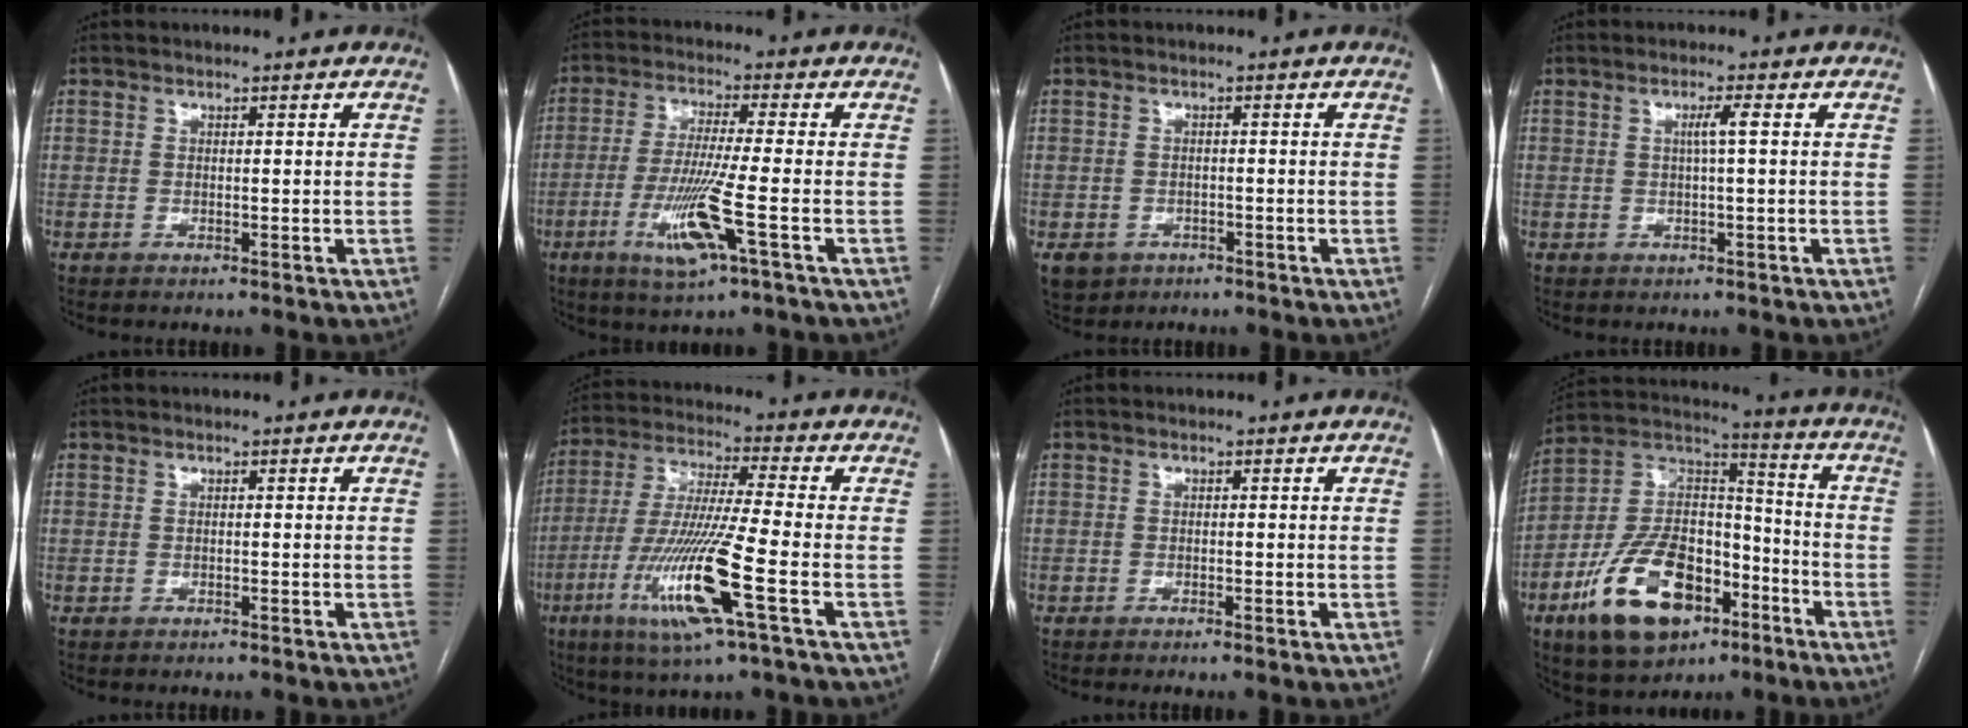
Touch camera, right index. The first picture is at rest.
{"total": 10.1, "force": [-3.8, -0.3, 9.3], "torque": [-0.187, -0.019, -0.072]}
{"total": 6.3, "force": [-3.5, 4.9, 1.8], "torque": [-0.041, 0.000, -0.046]}
{"total": 2.2, "force": [0.3, -0.3, 2.1], "torque": [-0.038, 0.002, 0.007]}
{"total": 0.0}
{"total": 15.3, "force": [-5.8, -0.5, 14.1], "torque": [-0.294, -0.025, -0.112]}
{"total": 0.9, "force": [-0.6, -0.1, 0.6], "torque": [-0.015, 0.001, -0.010]}
{"total": 20.1, "force": [-9.9, 10.5, 14.0], "torque": [-0.276, 0.016, -0.161]}